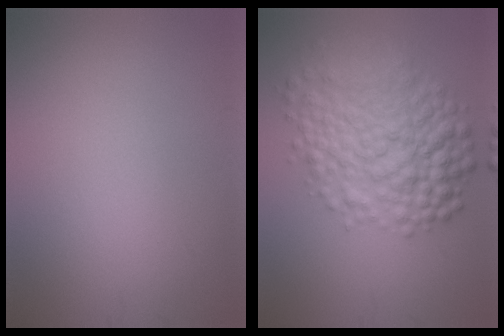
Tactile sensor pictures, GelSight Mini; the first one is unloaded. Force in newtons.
{"total": 7.5, "press": 7.5, "slide": 0.1}